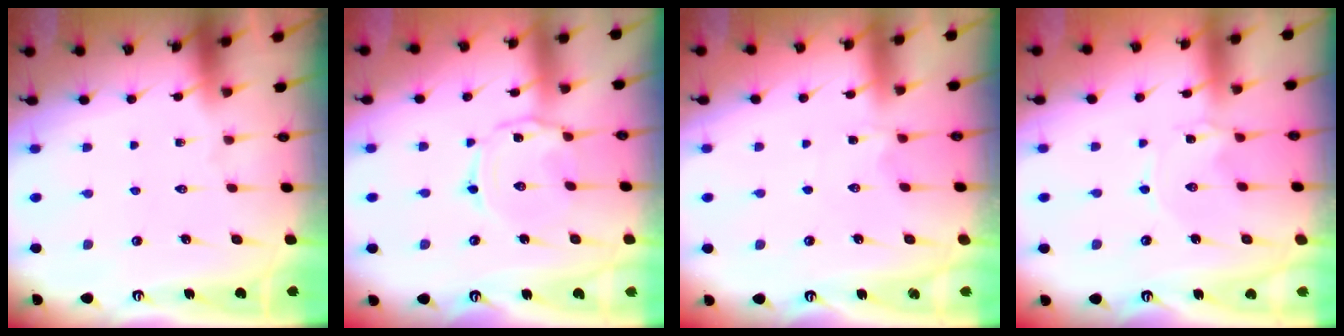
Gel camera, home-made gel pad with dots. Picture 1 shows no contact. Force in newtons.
{"total": 2.6, "press": 2.6, "slide": 0.4}
{"total": 3.4, "press": 3.4, "slide": 0.5}
{"total": 0.0}